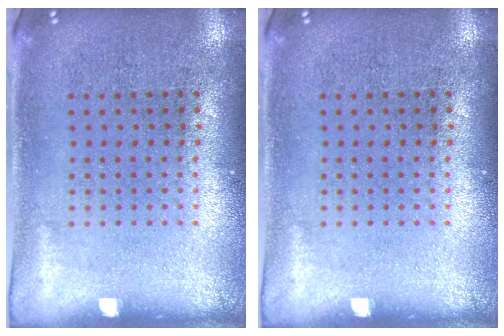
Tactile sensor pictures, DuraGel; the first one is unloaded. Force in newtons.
{"total": 0.0}